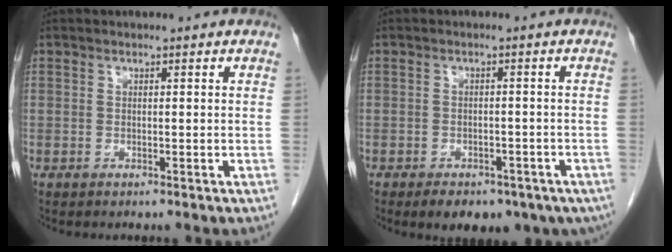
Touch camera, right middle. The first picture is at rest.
{"total": 12.1, "force": [-7.9, 6.9, 6.0], "torque": [-0.090, 0.001, -0.090]}